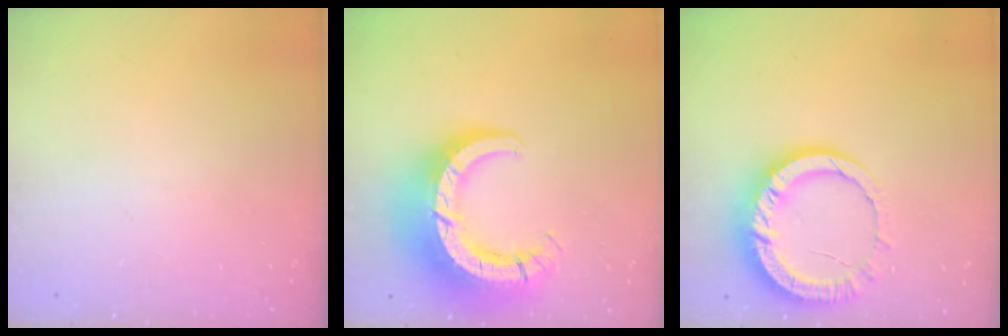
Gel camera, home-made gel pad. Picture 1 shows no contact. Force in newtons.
{"total": 18.5, "press": 18.4, "slide": 1.8}
{"total": 12.7, "press": 12.6, "slide": 1.4}